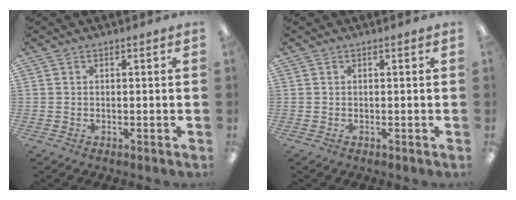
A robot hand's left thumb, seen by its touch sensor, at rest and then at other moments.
{"total": 0.0}